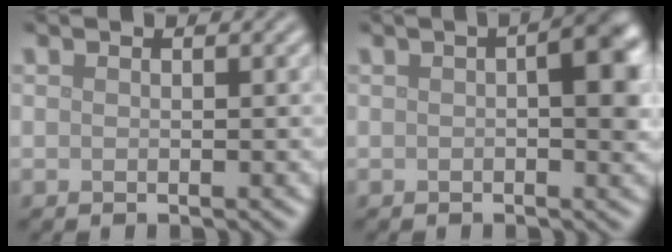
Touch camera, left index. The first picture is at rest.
{"total": 3.9, "force": [0.5, 1.1, 3.7], "torque": [-0.047, 0.009, 0.003]}